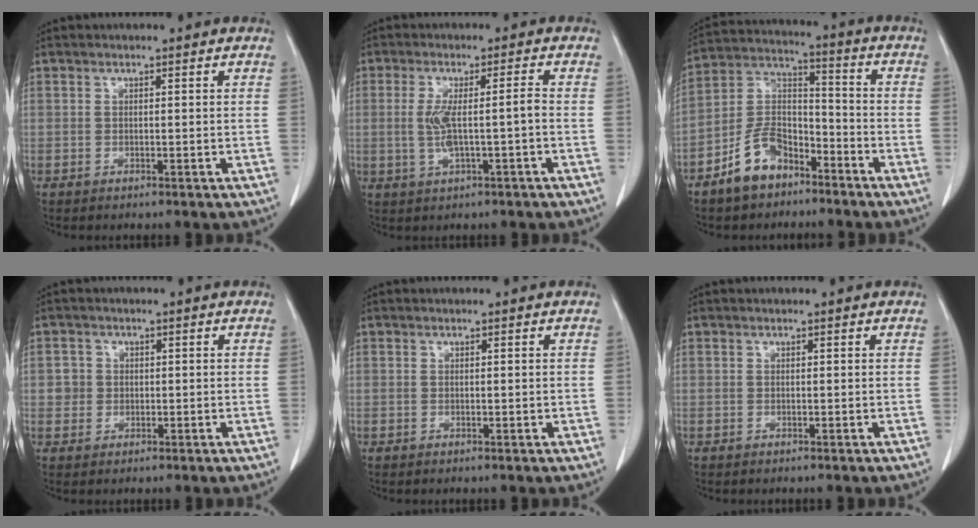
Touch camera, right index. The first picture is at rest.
{"total": 5.6, "force": [-0.7, 0.5, 5.5], "torque": [-0.111, 0.007, -0.005]}
{"total": 10.0, "force": [-6.5, 5.5, 5.2], "torque": [-0.112, 0.018, -0.124]}
{"total": 2.4, "force": [0.2, 2.4, 0.3], "torque": [0.007, 0.007, 0.007]}
{"total": 0.0}
{"total": 0.0}